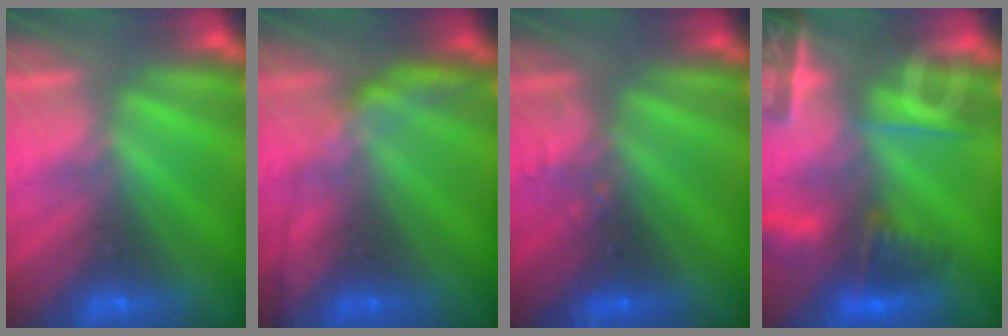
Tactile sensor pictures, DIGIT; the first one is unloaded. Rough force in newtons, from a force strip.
{"total": 2.6}
{"total": 2.9}
{"total": 8.4}